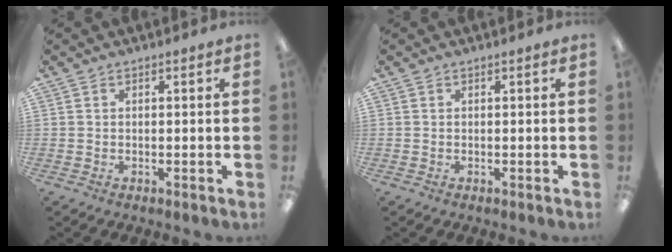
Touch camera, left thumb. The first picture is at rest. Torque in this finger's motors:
{"motor_torque": [0.00, 0.00, 0.01, 0.00, 0.00]}